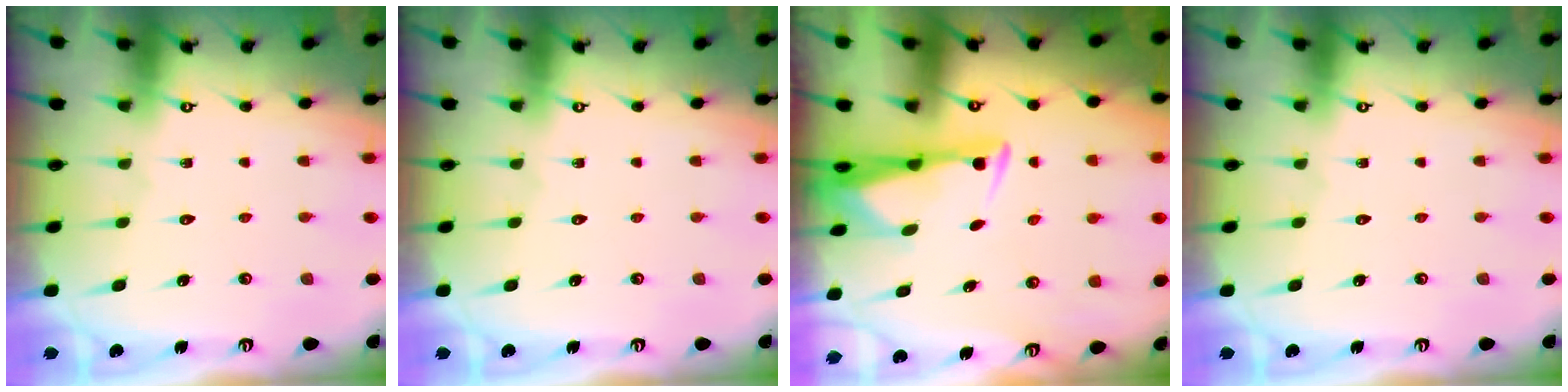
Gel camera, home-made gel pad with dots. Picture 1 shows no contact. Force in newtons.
{"total": 0.0}
{"total": 2.9, "press": 2.7, "slide": 0.9}
{"total": 0.0}